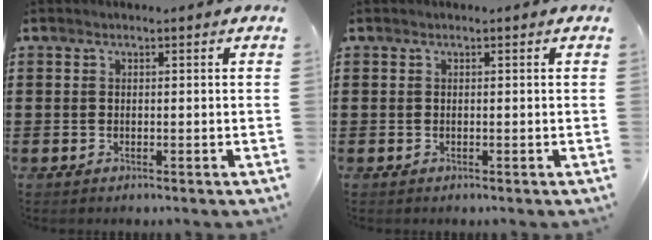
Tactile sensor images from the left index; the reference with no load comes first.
{"total": 0.0}